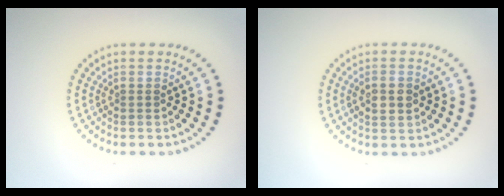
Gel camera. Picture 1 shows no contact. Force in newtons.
{"total": 2.1, "press": 2.1, "slide": 0.2}